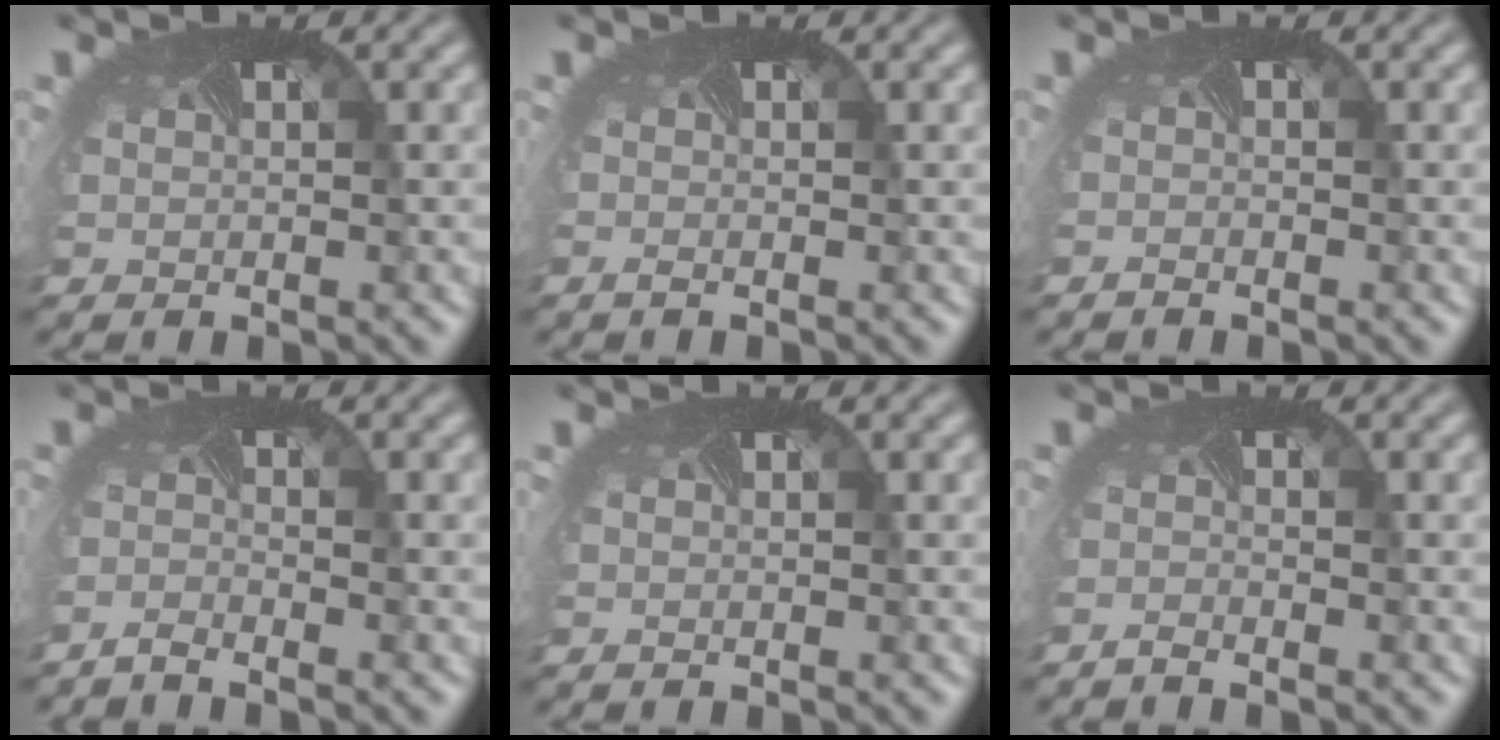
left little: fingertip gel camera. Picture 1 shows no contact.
{"total": 0.8, "force": [-0.7, -0.1, 0.3], "torque": [-0.016, -0.004, -0.013]}
{"total": 0.8, "force": [-0.8, 0.0, -0.2], "torque": [-0.003, -0.003, -0.016]}
{"total": 2.0, "force": [-2.0, -0.2, 0.0], "torque": [-0.007, -0.009, -0.042]}
{"total": 0.0}
{"total": 1.6, "force": [-1.5, -0.3, -0.2], "torque": [-0.007, -0.009, -0.032]}